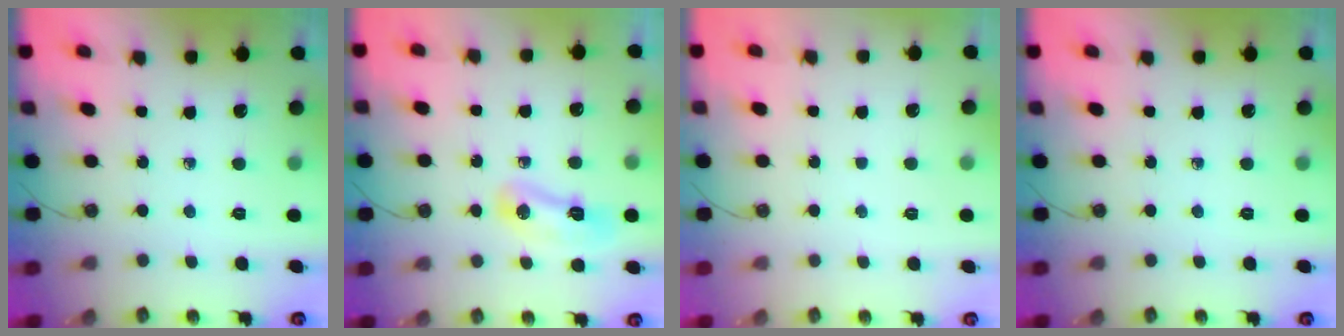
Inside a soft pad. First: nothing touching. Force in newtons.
{"total": 7.8, "press": 7.8, "slide": 1.1}
{"total": 1.8, "press": 1.7, "slide": 0.6}
{"total": 0.0}